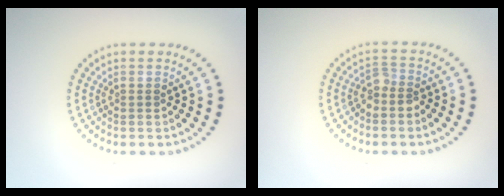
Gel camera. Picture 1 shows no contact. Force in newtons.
{"total": 1.6, "press": 1.3, "slide": 1.0}